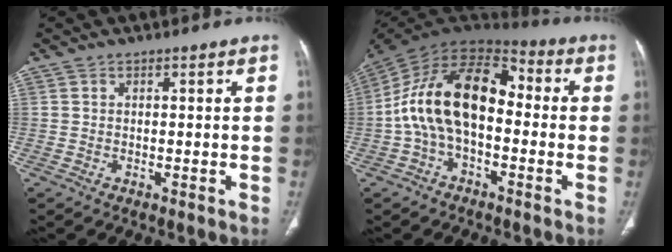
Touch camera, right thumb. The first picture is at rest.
{"total": 18.0, "force": [-1.0, 10.3, 14.7], "torque": [-0.251, 0.051, -0.029]}